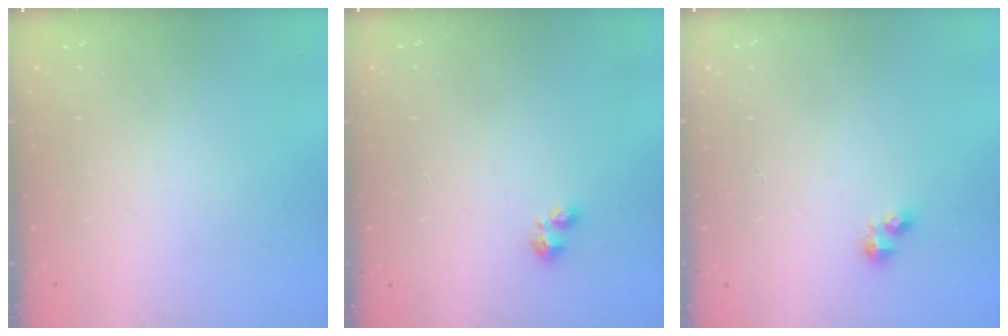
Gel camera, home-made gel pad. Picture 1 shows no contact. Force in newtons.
{"total": 2.4, "press": 2.3, "slide": 0.6}
{"total": 2.4, "press": 2.4, "slide": 0.3}